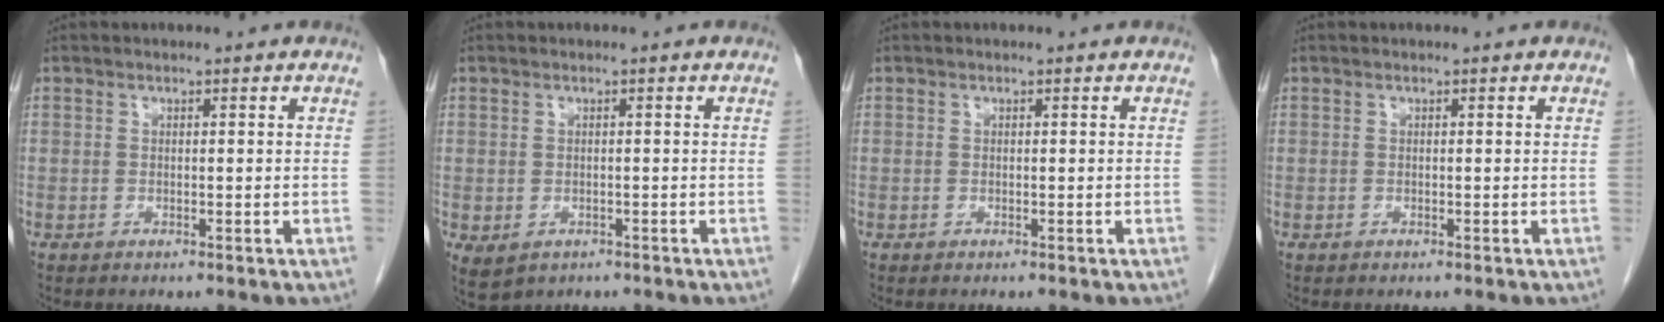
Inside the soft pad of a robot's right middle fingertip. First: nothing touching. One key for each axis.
{"total": 3.7, "fx": -1.8, "fy": 2.7, "fz": 1.9, "tx": -0.034, "ty": -0.006, "tz": -0.017}
{"total": 0.0}
{"total": 0.0}